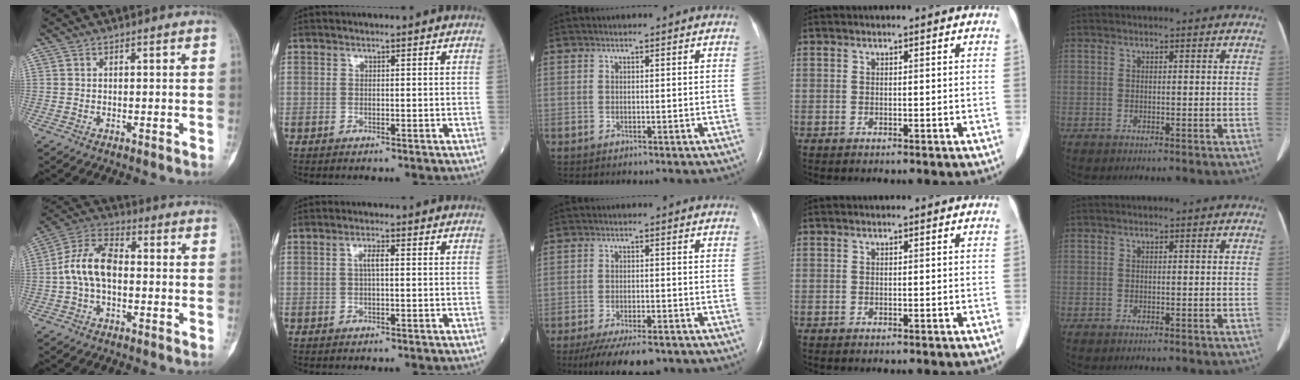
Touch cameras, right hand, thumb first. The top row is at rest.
{"thumb": {"total": 10.3, "force": [-0.8, 6.2, 8.3], "torque": [-0.159, 0.034, -0.025]}, "index": {"total": 2.1, "force": [0.3, 0.4, 2.0], "torque": [-0.041, 0.003, 0.004]}, "middle": {"total": 11.2, "force": [-8.7, 3.2, 6.2], "torque": [-0.098, -0.015, -0.132]}}